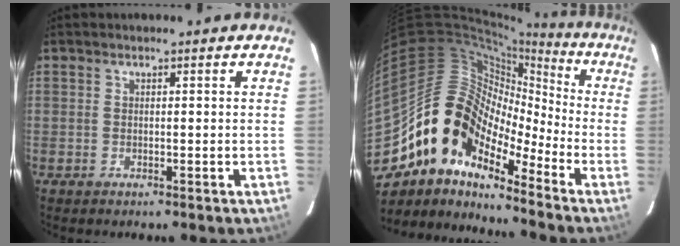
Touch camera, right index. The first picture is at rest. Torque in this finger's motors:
{"motor_torque": [0.32, -0.50, -0.01, -0.10]}